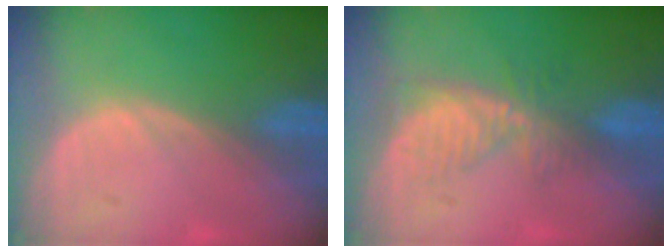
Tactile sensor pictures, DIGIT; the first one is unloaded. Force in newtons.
{"total": 5.3, "press": 5.0, "slide": 1.8}